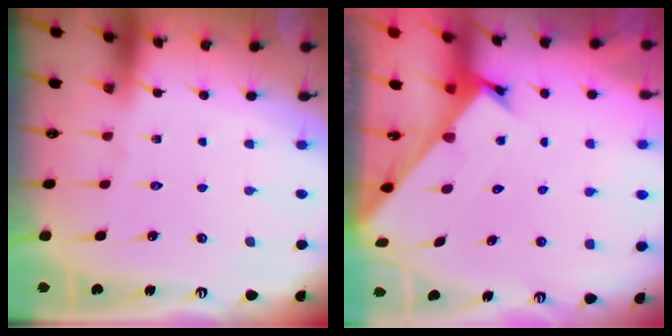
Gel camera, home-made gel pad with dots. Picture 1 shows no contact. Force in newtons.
{"total": 2.4, "press": 2.4, "slide": 0.2}